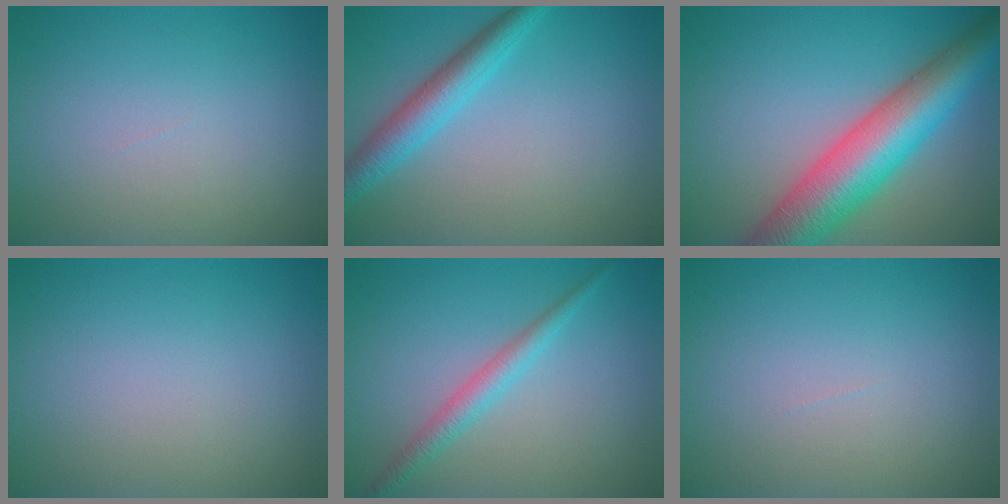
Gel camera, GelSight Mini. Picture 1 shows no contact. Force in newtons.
{"total": 3.8, "press": 3.8, "slide": 0.1}
{"total": 10.8, "press": 10.8, "slide": 0.3}
{"total": 0.0}
{"total": 2.4, "press": 2.3, "slide": 0.2}
{"total": 0.0}